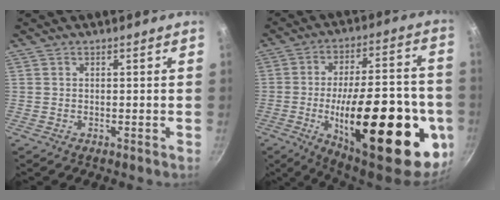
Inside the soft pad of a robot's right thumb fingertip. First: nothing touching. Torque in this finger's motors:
{"motor_torque": [-0.03, 2.51, 2.77, 0.00, 0.45]}